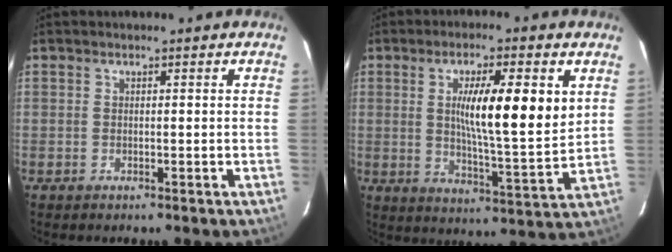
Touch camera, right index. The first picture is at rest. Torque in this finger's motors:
{"motor_torque": [1.00, -0.22, 0.58, 0.14]}